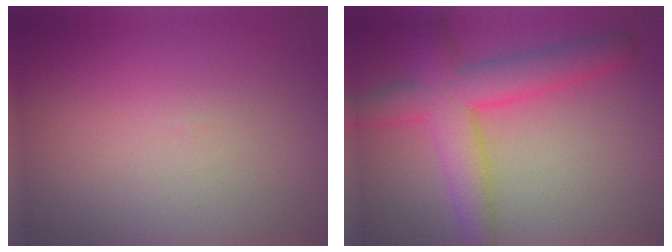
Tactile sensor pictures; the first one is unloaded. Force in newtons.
{"total": 6.3, "press": 6.3, "slide": 0.3}